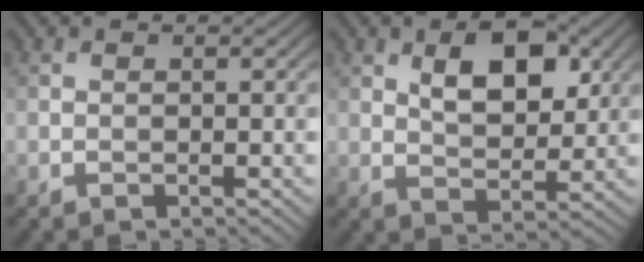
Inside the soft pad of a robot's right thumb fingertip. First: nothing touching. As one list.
[{"total": 7.3, "force": [2.9, 3.8, 5.6], "torque": [-0.092, -0.001, 0.048]}]